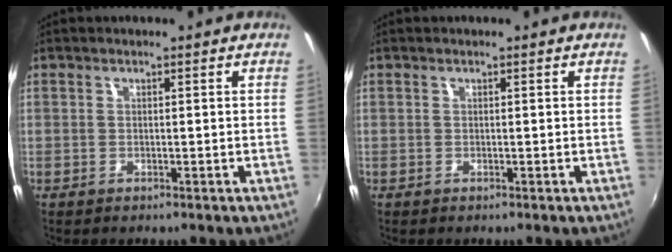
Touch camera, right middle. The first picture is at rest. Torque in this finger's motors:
{"motor_torque": [0.00, 0.00, 0.00, 0.00]}